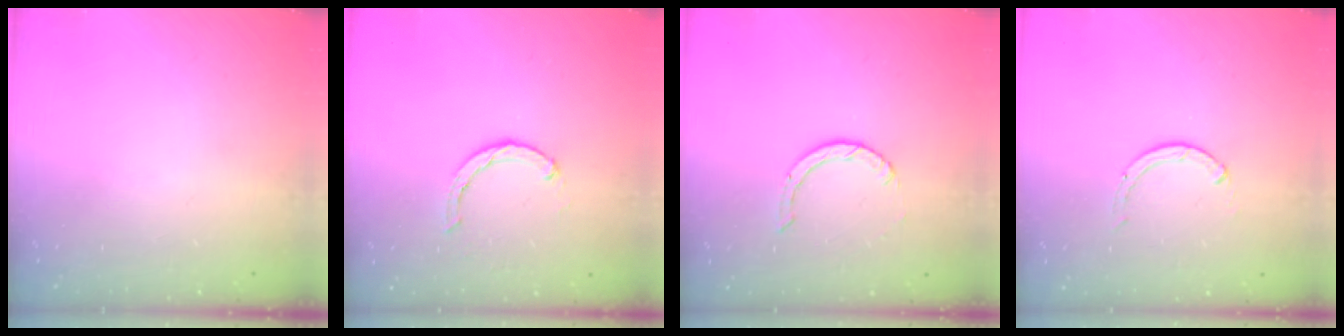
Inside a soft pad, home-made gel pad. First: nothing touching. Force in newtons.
{"total": 2.4, "press": 2.4, "slide": 0.4}
{"total": 0.9, "press": 0.9, "slide": 0.1}
{"total": 0.0}